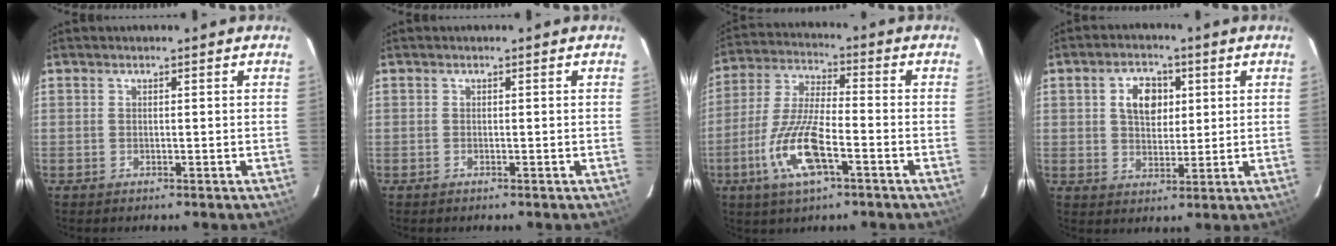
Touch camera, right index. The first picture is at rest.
{"total": 0.0}
{"total": 13.5, "force": [-5.7, 3.8, 11.6], "torque": [-0.251, -0.009, -0.112]}
{"total": 6.9, "force": [1.9, 4.8, 4.7], "torque": [-0.077, 0.016, 0.037]}